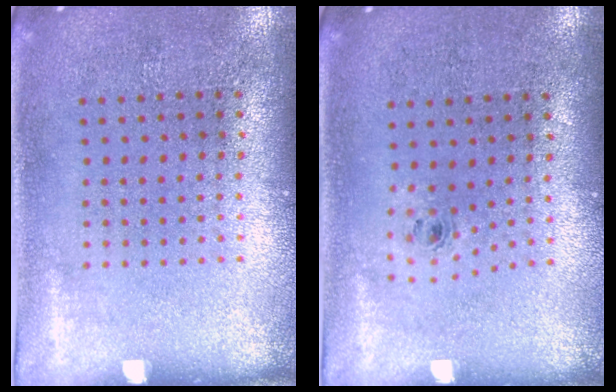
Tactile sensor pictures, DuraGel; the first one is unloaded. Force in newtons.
{"total": 0.5, "press": 0.2, "slide": 0.5}